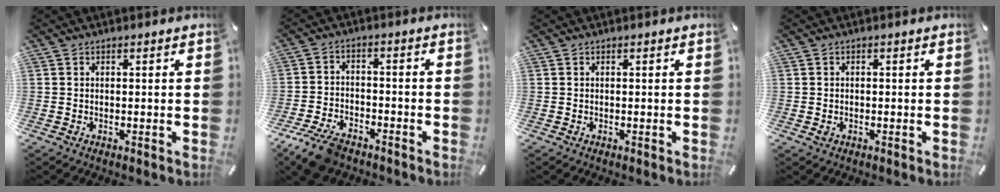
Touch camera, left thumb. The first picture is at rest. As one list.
[{"total": 8.1, "force": [-5.9, 3.9, 4.0], "torque": [-0.083, 0.025, -0.111]}, {"total": 0.0}, {"total": 1.0, "force": [-0.3, 0.8, 0.6], "torque": [-0.011, 0.001, -0.007]}]